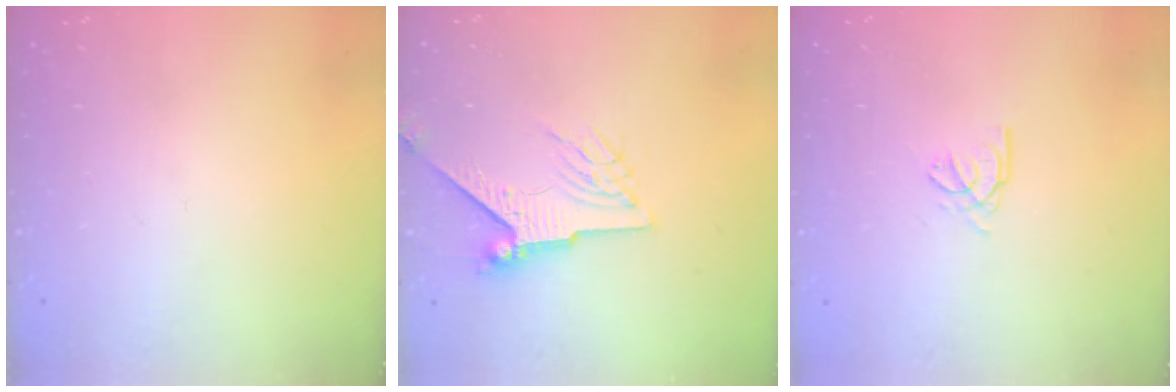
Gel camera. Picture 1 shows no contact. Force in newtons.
{"total": 7.0, "press": 6.9, "slide": 1.0}
{"total": 2.6, "press": 2.6, "slide": 0.3}